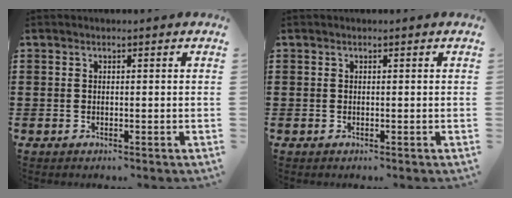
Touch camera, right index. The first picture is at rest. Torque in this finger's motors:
{"motor_torque": [-0.38, 0.38, 0.00, 0.00]}